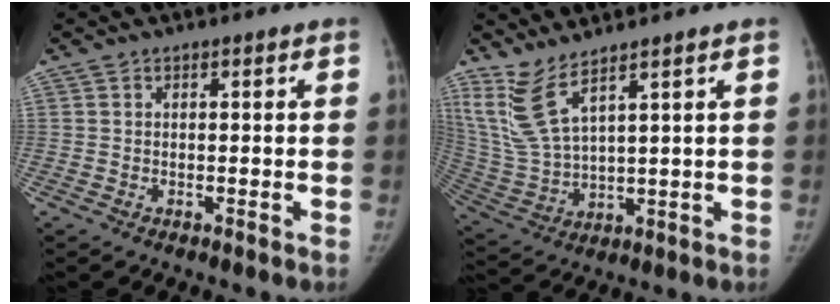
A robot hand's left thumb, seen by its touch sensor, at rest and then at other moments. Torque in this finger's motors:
{"motor_torque": [0.77, -0.41, 1.25, -1.30, 0.38]}